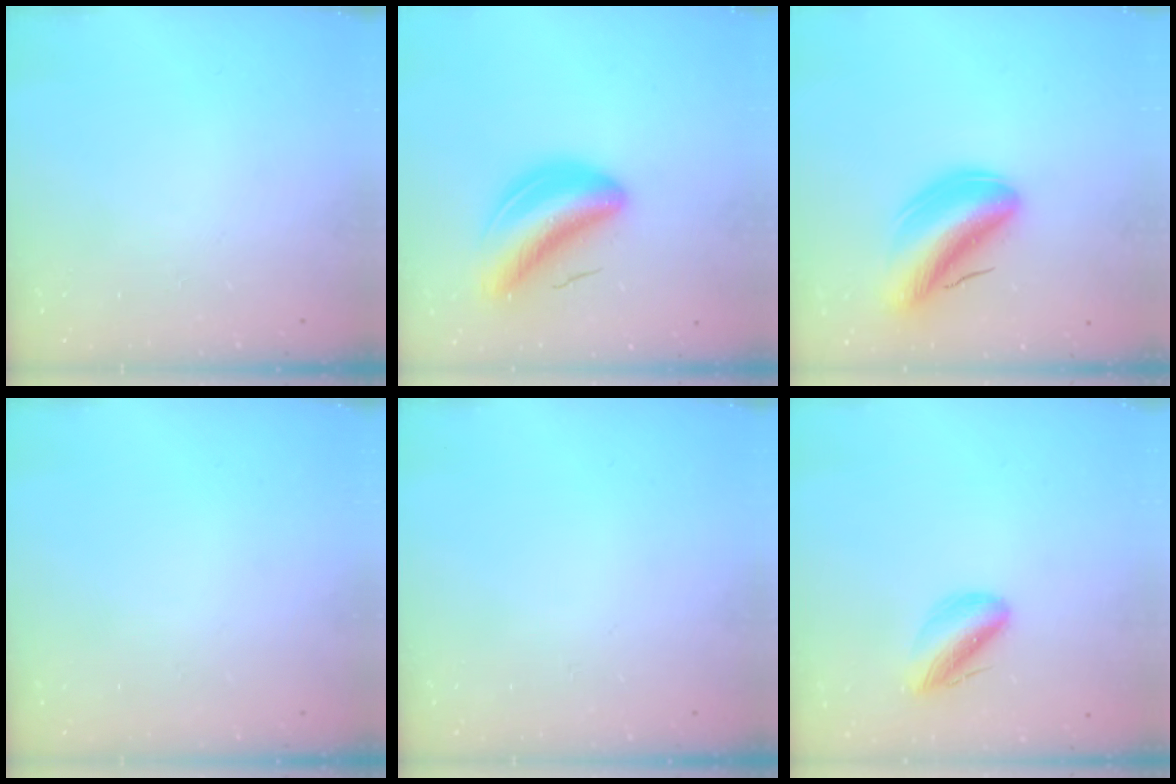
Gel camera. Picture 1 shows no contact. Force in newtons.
{"total": 10.4, "press": 10.0, "slide": 2.8}
{"total": 14.1, "press": 13.6, "slide": 4.0}
{"total": 0.0}
{"total": 0.0}
{"total": 8.7, "press": 8.4, "slide": 2.2}